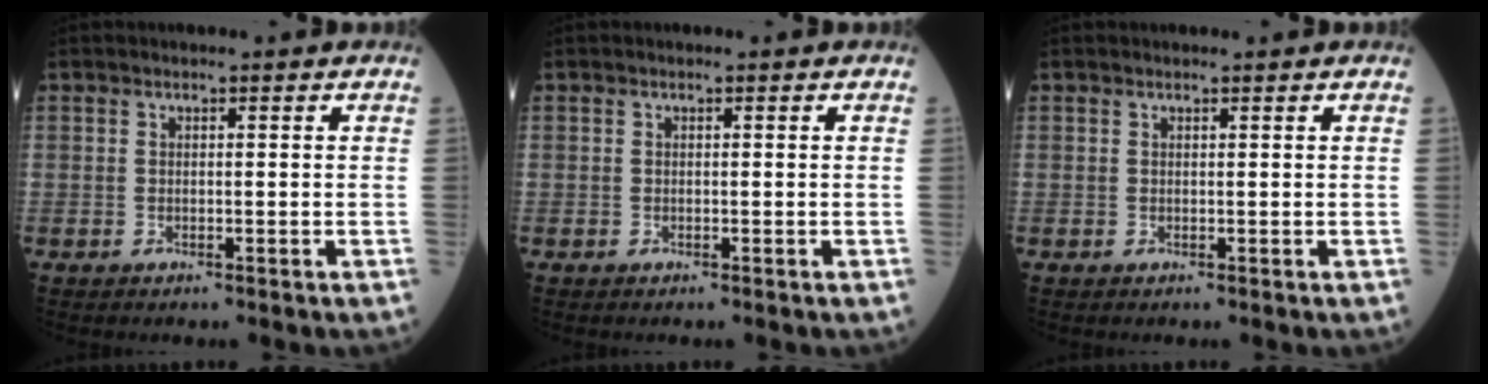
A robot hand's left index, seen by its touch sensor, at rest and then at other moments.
{"total": 0.0}
{"total": 0.5, "force": [0.5, 0.0, 0.1], "torque": [-0.005, 0.002, 0.008]}